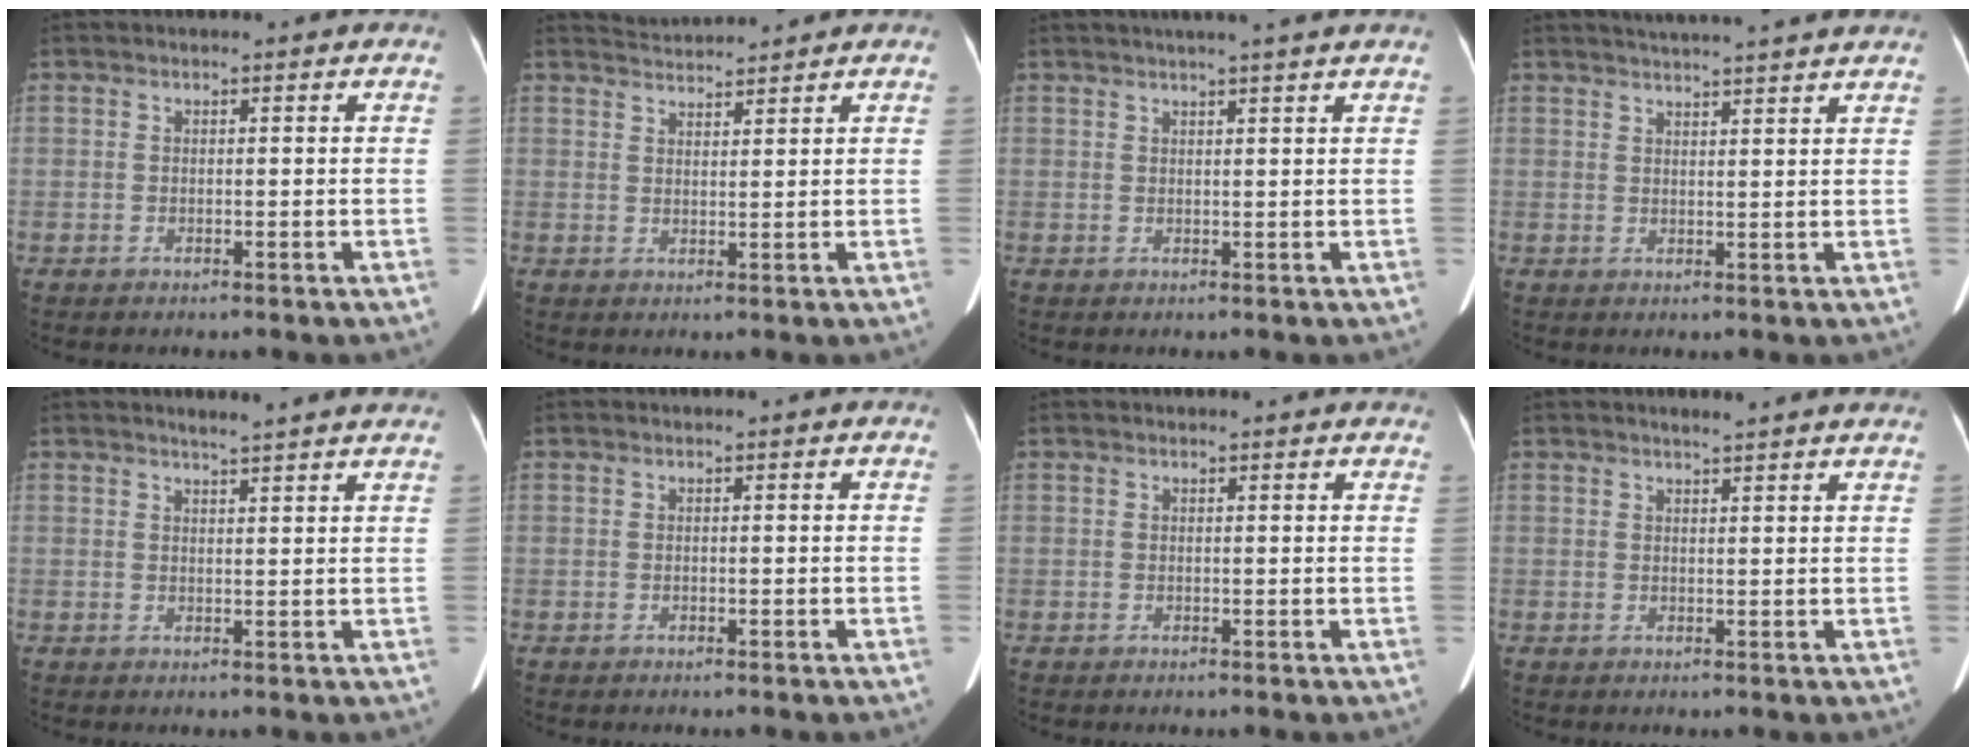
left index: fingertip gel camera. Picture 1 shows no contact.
{"total": 3.3, "force": [3.3, -0.4, -0.3], "torque": [-0.003, 0.016, 0.065]}
{"total": 6.1, "force": [5.1, -0.8, 3.2], "torque": [-0.045, 0.021, 0.061]}
{"total": 11.1, "force": [10.2, -0.2, 4.5], "torque": [-0.069, 0.022, 0.125]}
{"total": 6.2, "force": [5.7, -0.2, 2.5], "torque": [-0.039, 0.011, 0.062]}
{"total": 0.0}
{"total": 2.7, "force": [2.5, 0.6, 0.6], "torque": [-0.013, 0.007, 0.015]}
{"total": 5.1, "force": [4.7, -0.1, 2.1], "torque": [-0.030, 0.012, 0.050]}